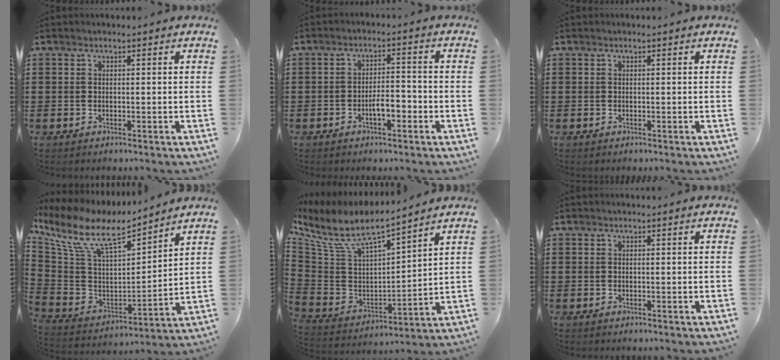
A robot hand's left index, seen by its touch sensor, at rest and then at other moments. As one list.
[{"total": 4.0, "force": [-1.9, 1.4, 3.2], "torque": [-0.058, 0.007, -0.037]}, {"total": 0.0}, {"total": 10.2, "force": [7.0, 3.7, 6.3], "torque": [-0.153, -0.044, 0.119]}, {"total": 8.7, "force": [6.8, 2.3, 4.8], "torque": [-0.126, -0.046, 0.116]}, {"total": 0.0}]